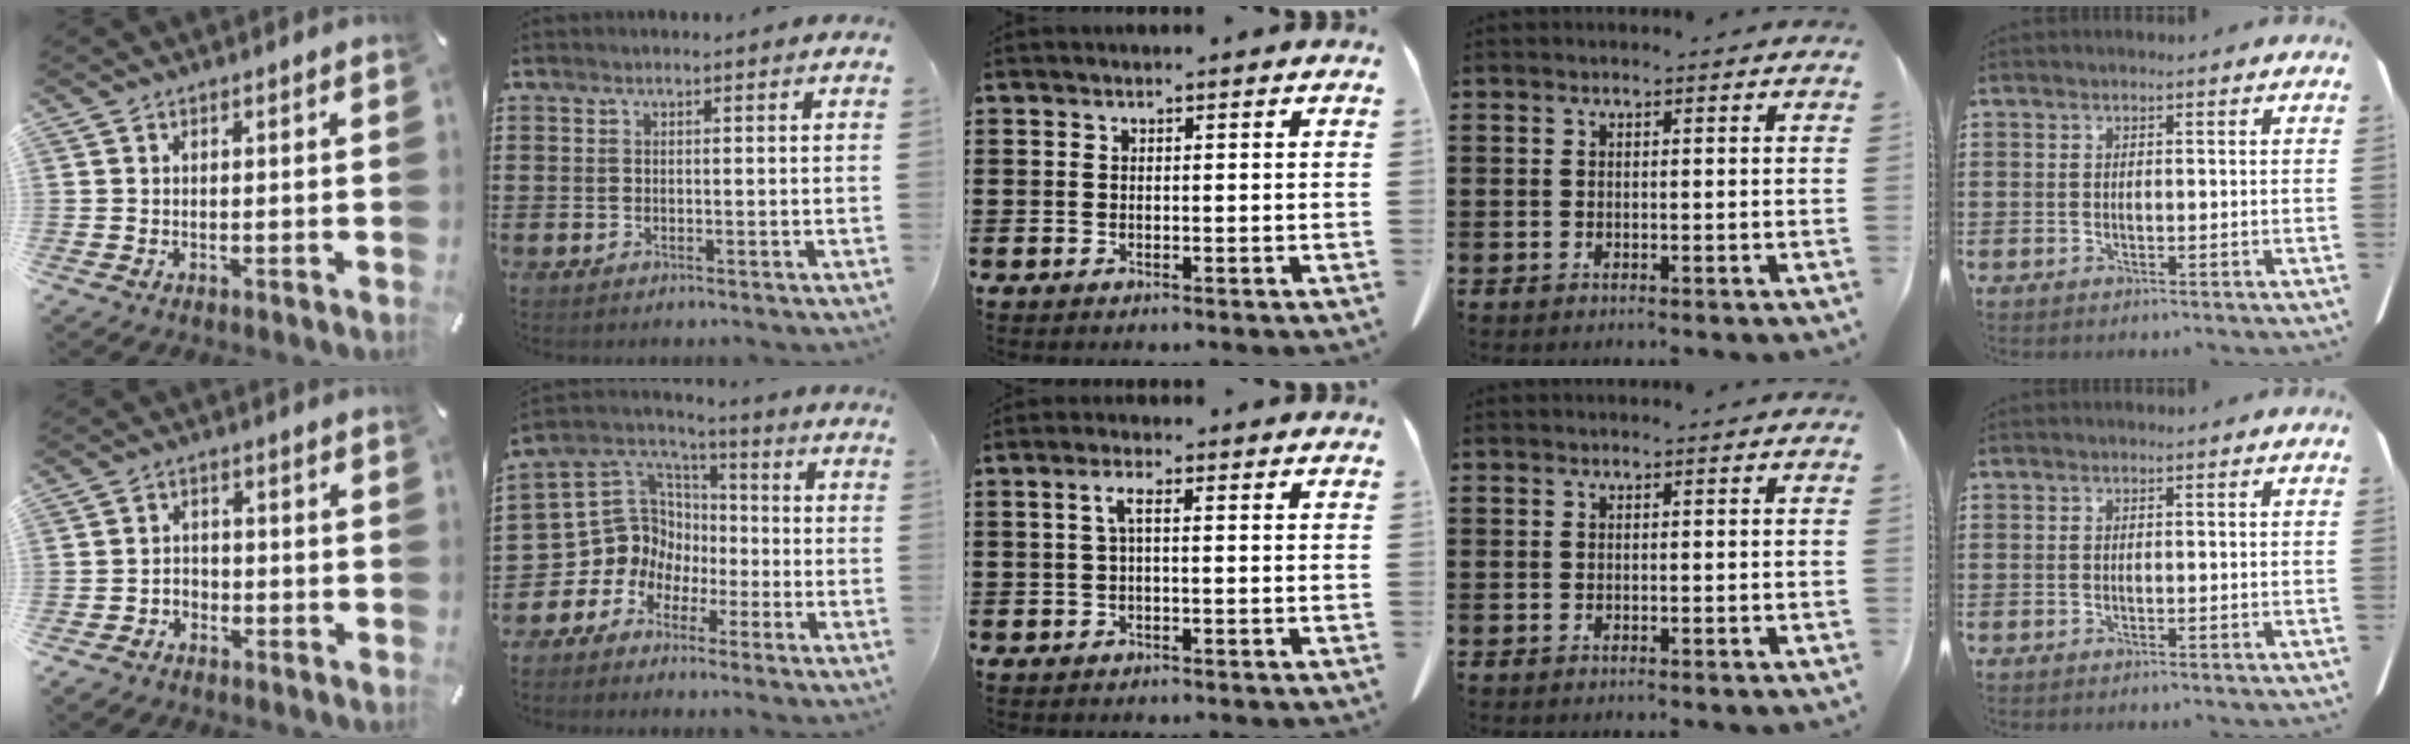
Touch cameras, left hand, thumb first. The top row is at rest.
{"thumb": {"total": 3.6, "force": [-2.4, 2.5, 0.7], "torque": [-0.011, 0.016, -0.049]}, "index": {"total": 9.0, "force": [-1.7, 8.7, 1.4], "torque": [-0.079, -0.014, -0.030]}, "middle": {"total": 2.6, "force": [0.3, 0.6, 2.6], "torque": [-0.050, 0.005, 0.004]}}